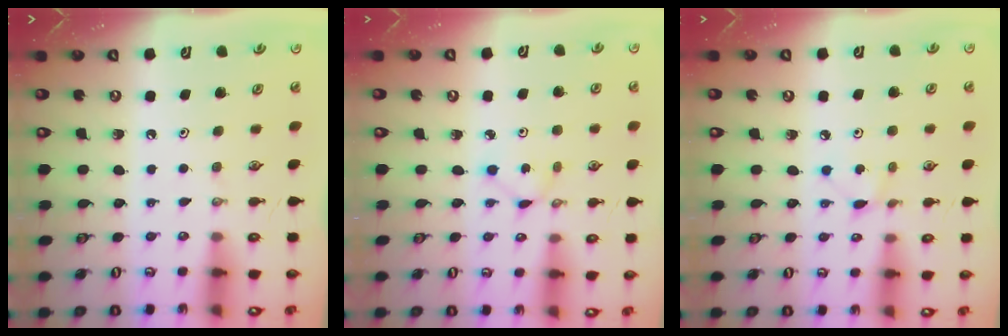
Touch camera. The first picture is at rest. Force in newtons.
{"total": 1.5, "press": 1.5, "slide": 0.2}
{"total": 3.0, "press": 3.0, "slide": 0.3}